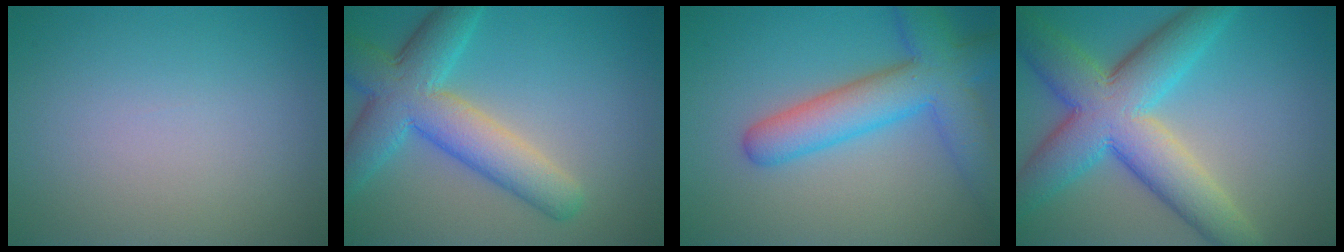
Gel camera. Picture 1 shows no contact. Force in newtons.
{"total": 7.7, "press": 7.7, "slide": 0.3}
{"total": 7.4, "press": 7.4, "slide": 0.3}
{"total": 10.3, "press": 10.3, "slide": 0.1}